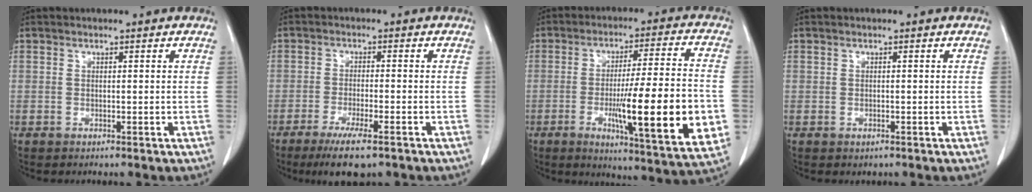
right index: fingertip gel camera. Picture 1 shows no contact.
{"total": 7.2, "force": [-4.7, 1.0, 5.3], "torque": [-0.090, -0.017, -0.074]}
{"total": 19.8, "force": [-4.3, 1.2, 19.3], "torque": [-0.257, -0.020, -0.060]}
{"total": 0.5, "force": [-0.2, 0.5, 0.2], "torque": [-0.006, 0.000, -0.001]}